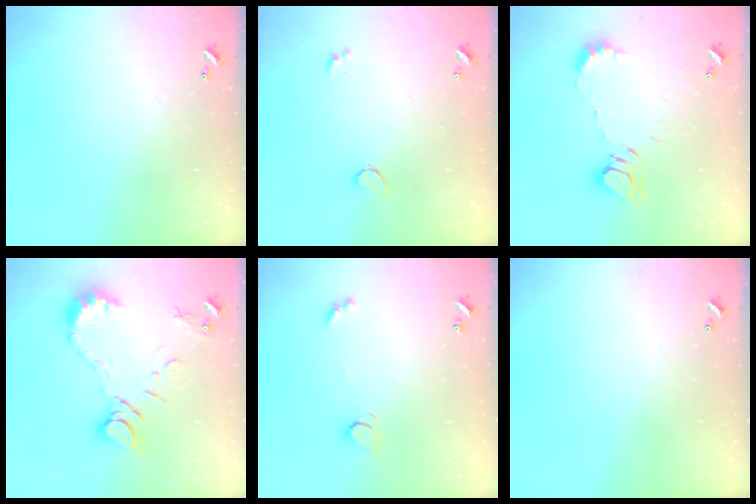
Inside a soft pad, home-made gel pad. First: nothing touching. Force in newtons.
{"total": 0.6, "press": 0.4, "slide": 0.5}
{"total": 8.4, "press": 8.4, "slide": 1.0}
{"total": 11.1, "press": 11.0, "slide": 1.3}
{"total": 2.6, "press": 2.6, "slide": 0.5}
{"total": 0.0}